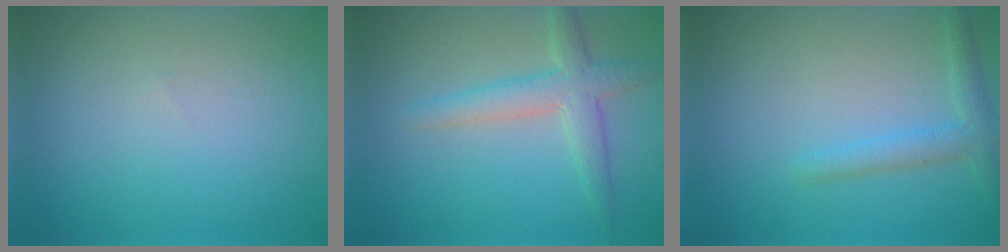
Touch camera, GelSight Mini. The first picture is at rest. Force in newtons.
{"total": 3.6, "press": 3.6, "slide": 0.3}
{"total": 2.3, "press": 2.3, "slide": 0.1}